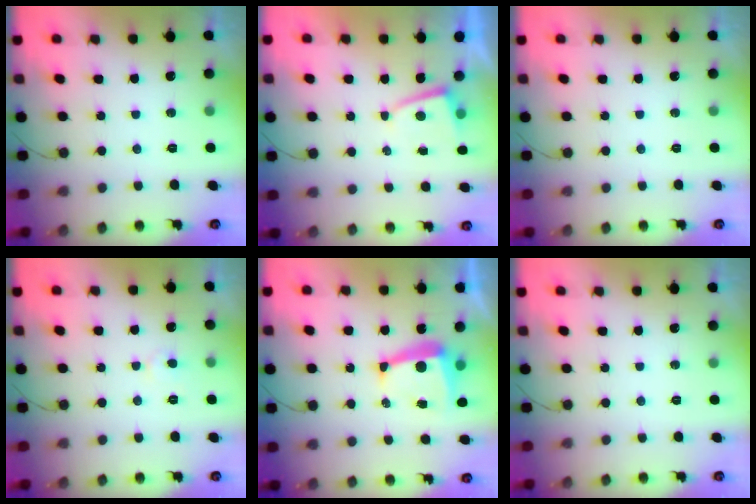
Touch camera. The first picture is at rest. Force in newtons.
{"total": 1.2, "press": 1.2, "slide": 0.2}
{"total": 0.0}
{"total": 3.7, "press": 3.7, "slide": 0.3}
{"total": 8.9, "press": 8.9, "slide": 0.7}
{"total": 0.0}